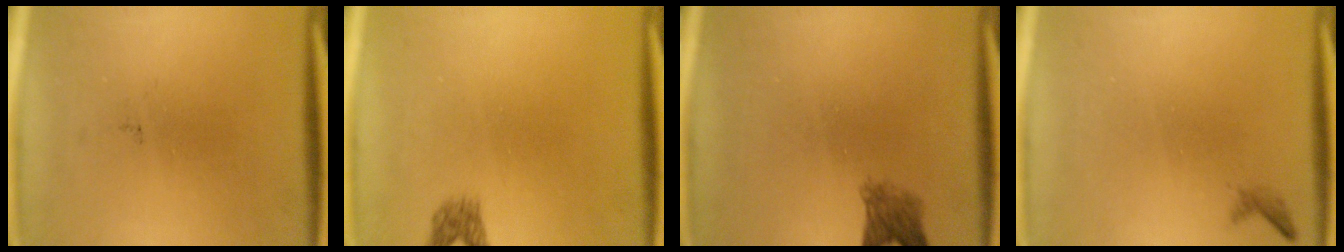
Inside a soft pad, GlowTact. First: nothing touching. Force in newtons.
{"total": 1.6}
{"total": 2.9}
{"total": 0.6}